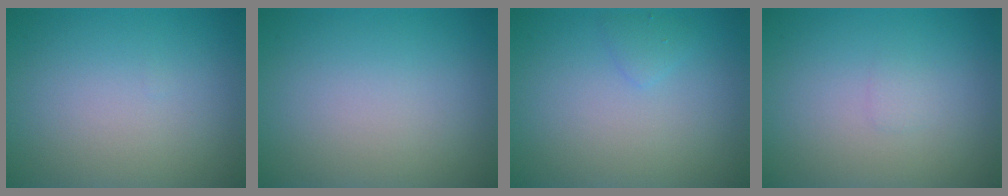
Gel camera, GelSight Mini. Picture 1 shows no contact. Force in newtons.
{"total": 0.0}
{"total": 0.9, "press": 0.9, "slide": 0.0}
{"total": 0.6, "press": 0.6, "slide": 0.0}